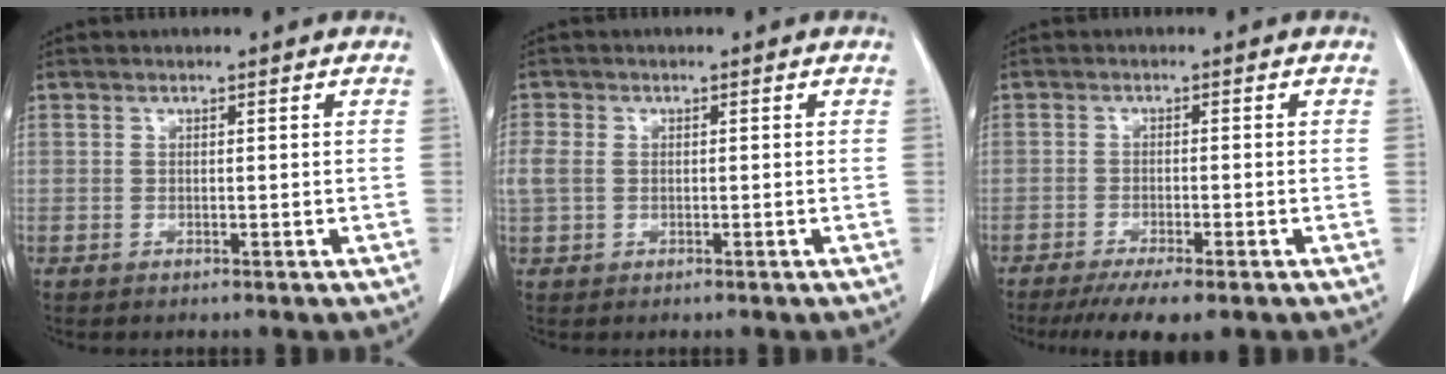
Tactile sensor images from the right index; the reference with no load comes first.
{"total": 3.1, "force": [0.1, 2.4, 1.9], "torque": [-0.069, 0.015, 0.007]}
{"total": 6.4, "force": [-4.6, 0.8, 4.4], "torque": [-0.068, -0.014, -0.071]}